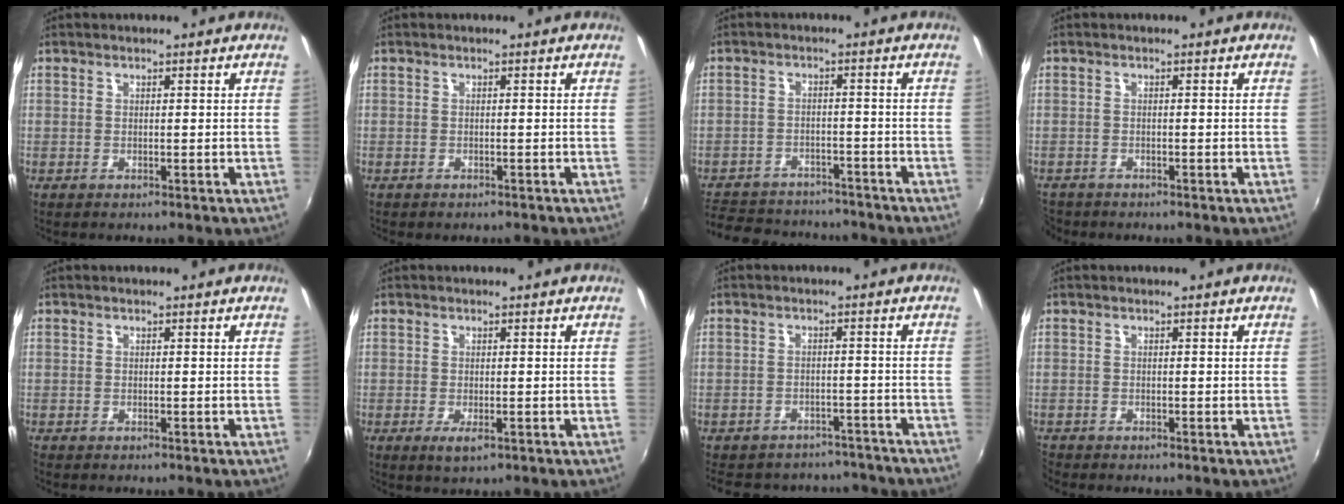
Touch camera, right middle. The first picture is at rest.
{"total": 0.8, "force": [-0.7, 0.3, 0.2], "torque": [-0.009, -0.003, -0.010]}
{"total": 16.1, "force": [-13.5, 7.0, 5.4], "torque": [-0.141, 0.017, -0.189]}
{"total": 3.8, "force": [-3.2, 1.8, 0.7], "torque": [-0.031, -0.014, -0.061]}
{"total": 0.0}
{"total": 2.6, "force": [-1.1, 1.0, 2.2], "torque": [-0.041, -0.009, -0.015]}
{"total": 16.3, "force": [-14.1, 6.7, 4.8], "torque": [-0.111, 0.019, -0.173]}
{"total": 1.3, "force": [-1.2, 0.4, -0.1], "torque": [-0.003, -0.005, -0.027]}